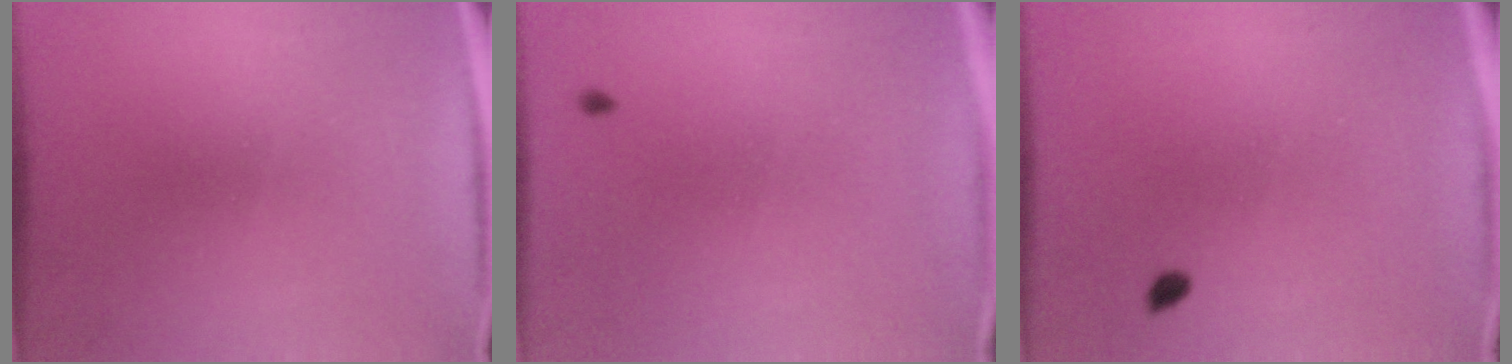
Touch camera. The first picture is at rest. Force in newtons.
{"total": 0.9}
{"total": 0.9}